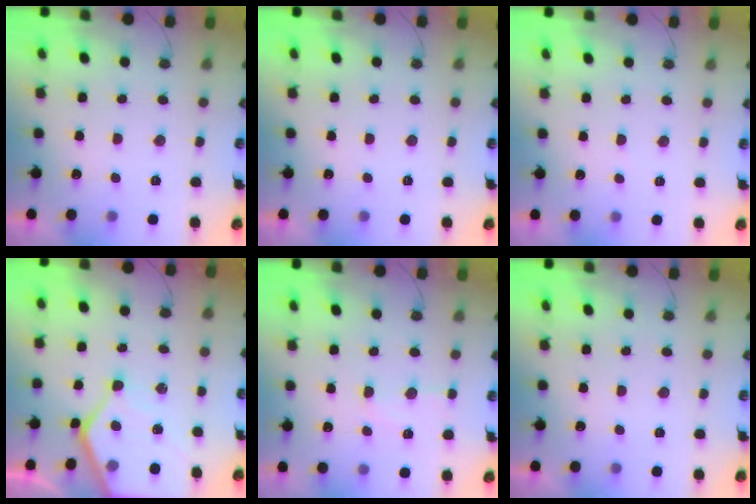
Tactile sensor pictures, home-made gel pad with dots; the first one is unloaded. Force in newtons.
{"total": 0.0}
{"total": 1.4, "press": 1.3, "slide": 0.3}
{"total": 9.8, "press": 9.8, "slide": 0.9}
{"total": 7.1, "press": 7.1, "slide": 0.5}
{"total": 0.0}